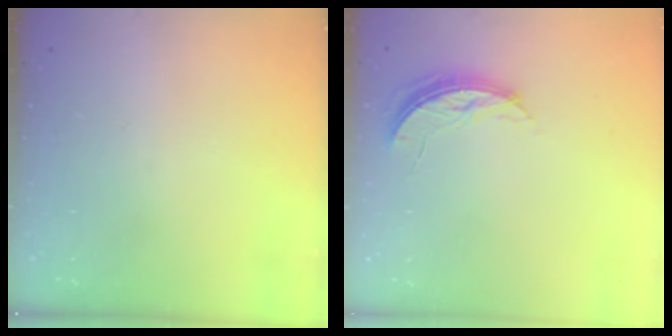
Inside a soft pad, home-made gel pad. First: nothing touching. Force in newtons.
{"total": 5.1, "press": 5.1, "slide": 0.4}